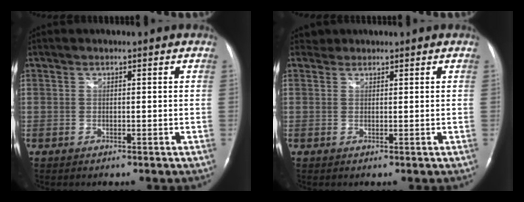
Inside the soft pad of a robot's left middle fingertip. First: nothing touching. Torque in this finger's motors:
{"motor_torque": [-0.21, -0.22, -0.18, 0.00]}